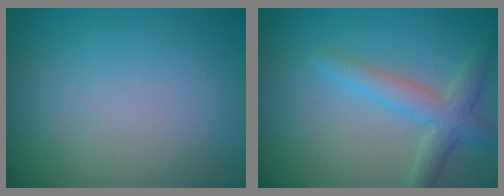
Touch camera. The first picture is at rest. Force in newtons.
{"total": 3.3, "press": 3.3, "slide": 0.2}